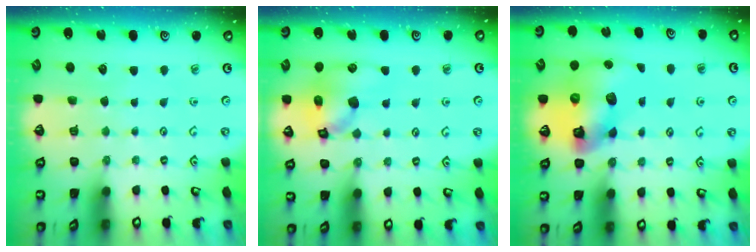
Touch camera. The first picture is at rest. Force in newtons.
{"total": 12.5, "press": 12.4, "slide": 1.6}
{"total": 13.7, "press": 13.6, "slide": 1.7}